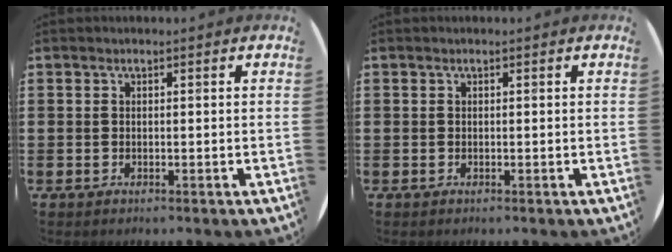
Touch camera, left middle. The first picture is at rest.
{"total": 0.0}